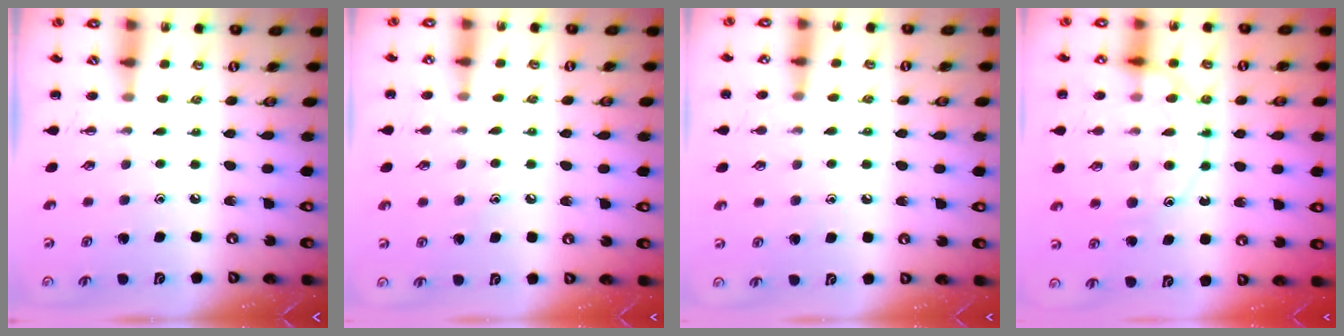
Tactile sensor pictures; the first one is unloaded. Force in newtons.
{"total": 6.9, "press": 6.6, "slide": 1.8}
{"total": 7.8, "press": 7.5, "slide": 2.0}
{"total": 16.2, "press": 16.1, "slide": 2.0}